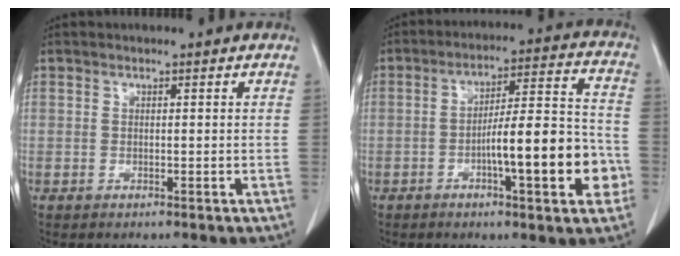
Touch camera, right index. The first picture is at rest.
{"total": 14.1, "force": [-4.2, 2.2, 13.2], "torque": [-0.195, 0.020, -0.061]}